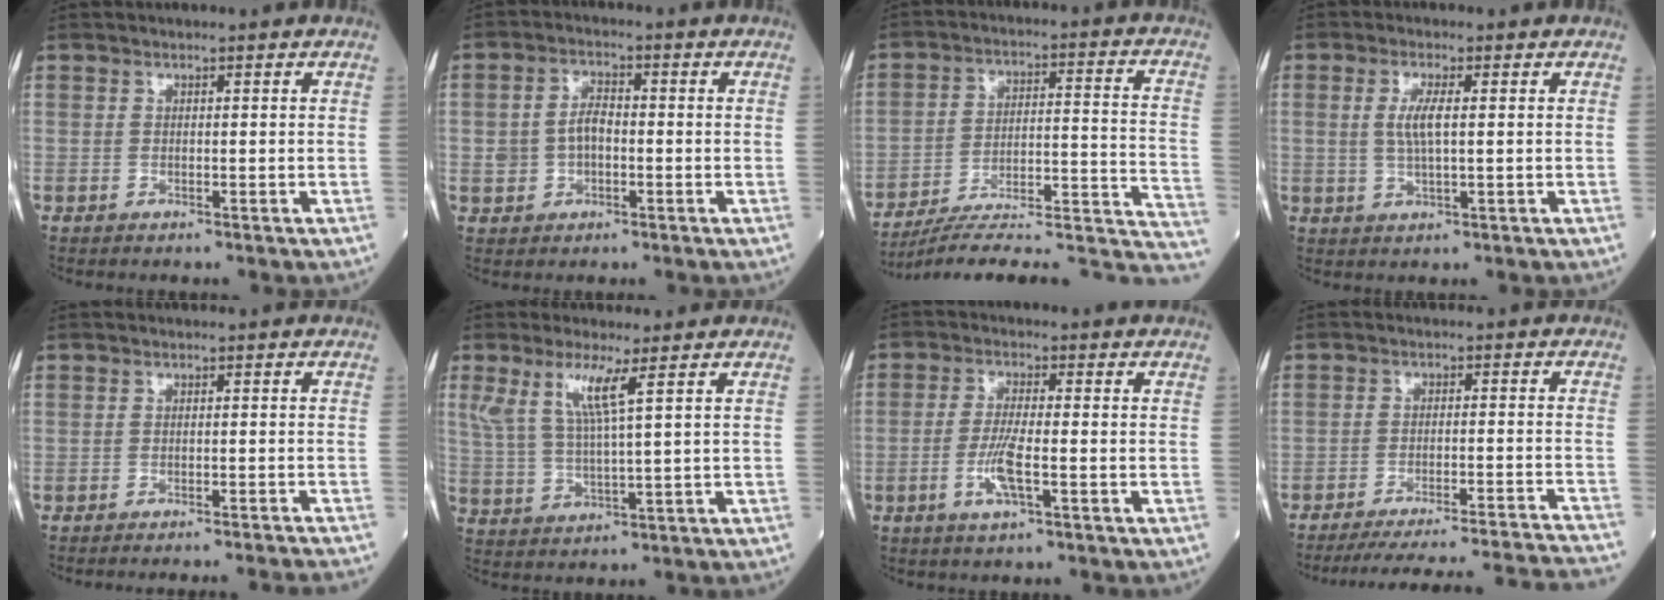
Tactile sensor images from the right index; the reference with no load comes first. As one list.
[{"total": 4.8, "force": [-0.5, 3.0, 3.7], "torque": [-0.083, 0.017, -0.008]}, {"total": 25.7, "force": [-23.1, 2.4, 11.0], "torque": [-0.085, 0.020, -0.319]}, {"total": 4.0, "force": [0.6, 0.7, 3.9], "torque": [-0.082, -0.001, 0.009]}, {"total": 11.1, "force": [-10.6, -1.5, 2.8], "torque": [-0.013, -0.019, -0.121]}, {"total": 6.3, "force": [3.0, -0.2, 5.6], "torque": [-0.121, 0.002, 0.064]}, {"total": 5.2, "force": [-1.9, 0.6, 4.8], "torque": [-0.101, -0.007, -0.038]}, {"total": 25.0, "force": [-23.6, -1.2, 8.0], "torque": [-0.074, -0.034, -0.304]}]